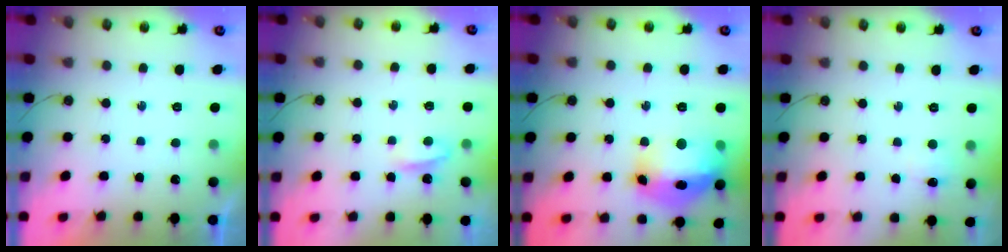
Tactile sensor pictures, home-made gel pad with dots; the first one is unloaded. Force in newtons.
{"total": 3.9, "press": 3.9, "slide": 0.4}
{"total": 19.3, "press": 19.2, "slide": 1.7}
{"total": 6.1, "press": 6.1, "slide": 0.9}